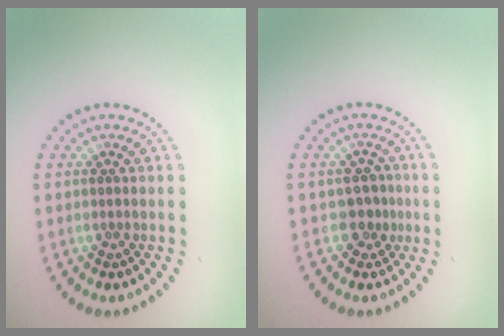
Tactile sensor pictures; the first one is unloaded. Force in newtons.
{"total": 2.0, "press": 1.5, "slide": 1.3}